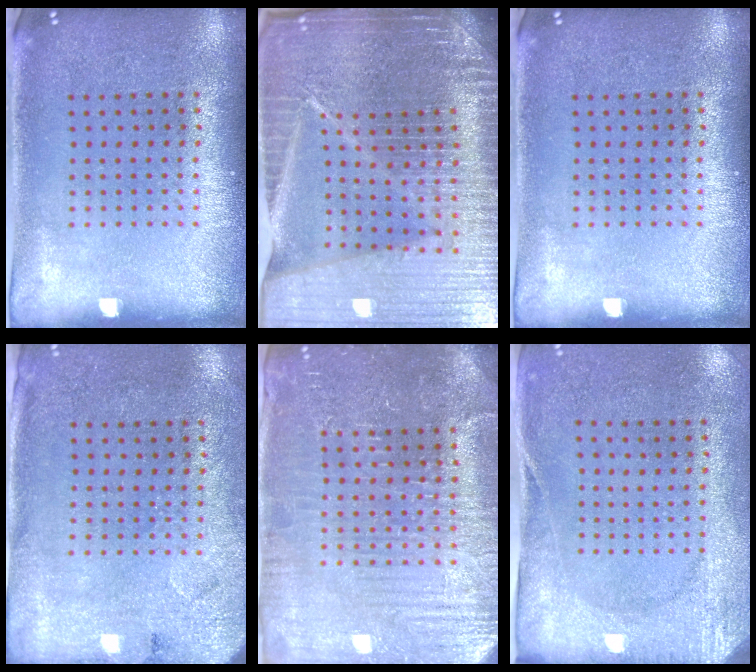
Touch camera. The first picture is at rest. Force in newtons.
{"total": 6.9, "press": 5.9, "slide": 3.6}
{"total": 0.0}
{"total": 2.7, "press": 2.2, "slide": 1.5}
{"total": 4.2, "press": 4.0, "slide": 1.0}
{"total": 2.7, "press": 2.1, "slide": 1.7}